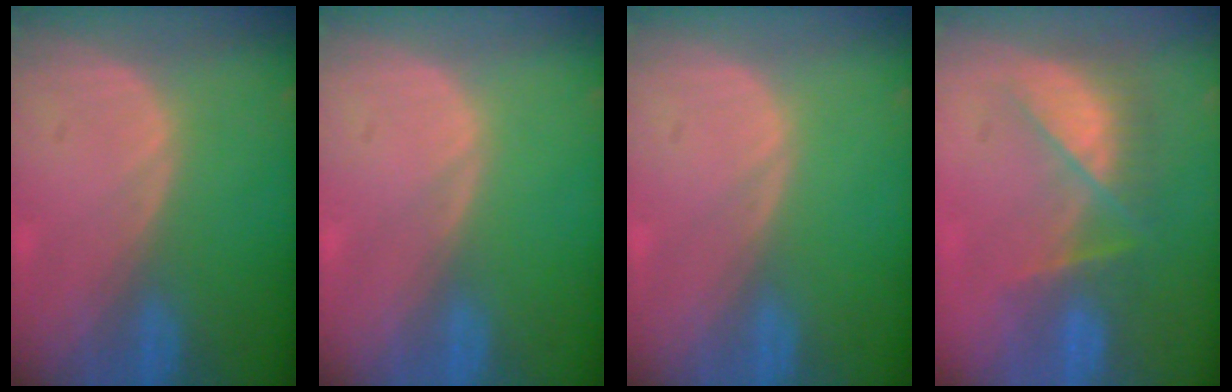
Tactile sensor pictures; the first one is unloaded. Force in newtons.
{"total": 0.0}
{"total": 0.0}
{"total": 8.2, "press": 7.1, "slide": 4.1}